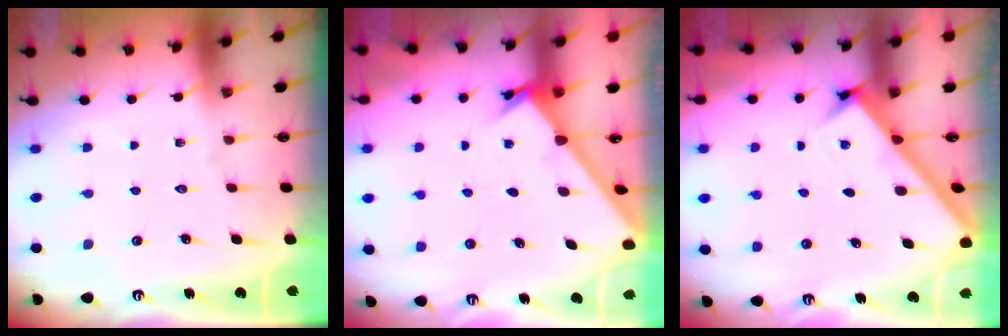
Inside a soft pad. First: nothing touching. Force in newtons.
{"total": 2.0, "press": 2.0, "slide": 0.1}
{"total": 2.5, "press": 2.5, "slide": 0.3}